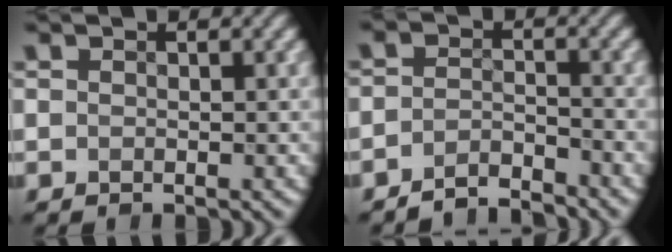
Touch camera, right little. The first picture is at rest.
{"total": 2.9, "force": [-2.7, 0.5, 0.8], "torque": [-0.015, 0.008, -0.054]}